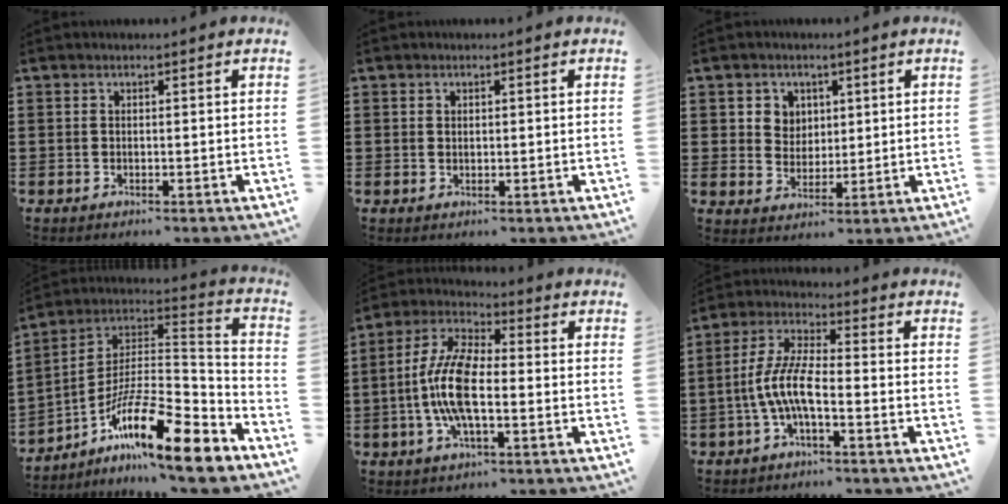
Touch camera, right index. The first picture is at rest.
{"total": 0.7, "force": [0.4, 0.6, 0.3], "torque": [-0.008, 0.003, 0.007]}
{"total": 4.2, "force": [1.7, 3.8, 0.6], "torque": [-0.023, 0.011, 0.029]}
{"total": 15.3, "force": [-10.0, 3.0, 11.2], "torque": [-0.193, 0.009, -0.186]}
{"total": 9.7, "force": [-1.6, 3.6, 8.9], "torque": [-0.209, -0.013, -0.036]}
{"total": 7.4, "force": [-2.6, 1.9, 6.7], "torque": [-0.164, -0.014, -0.057]}